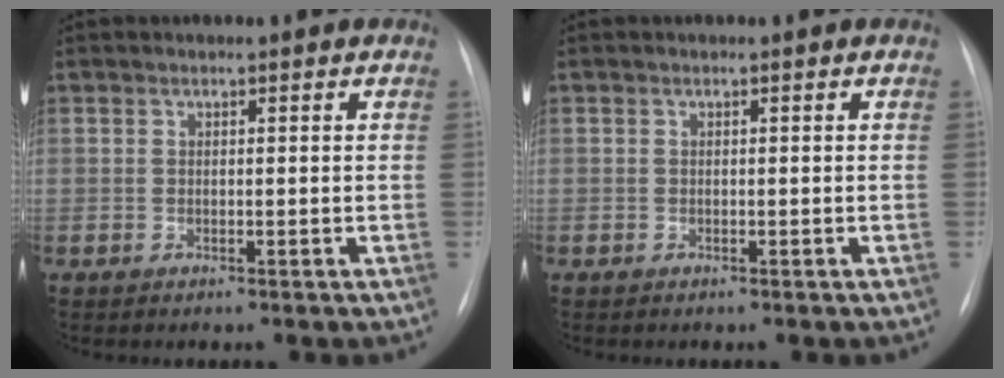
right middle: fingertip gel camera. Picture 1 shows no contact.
{"total": 0.0}